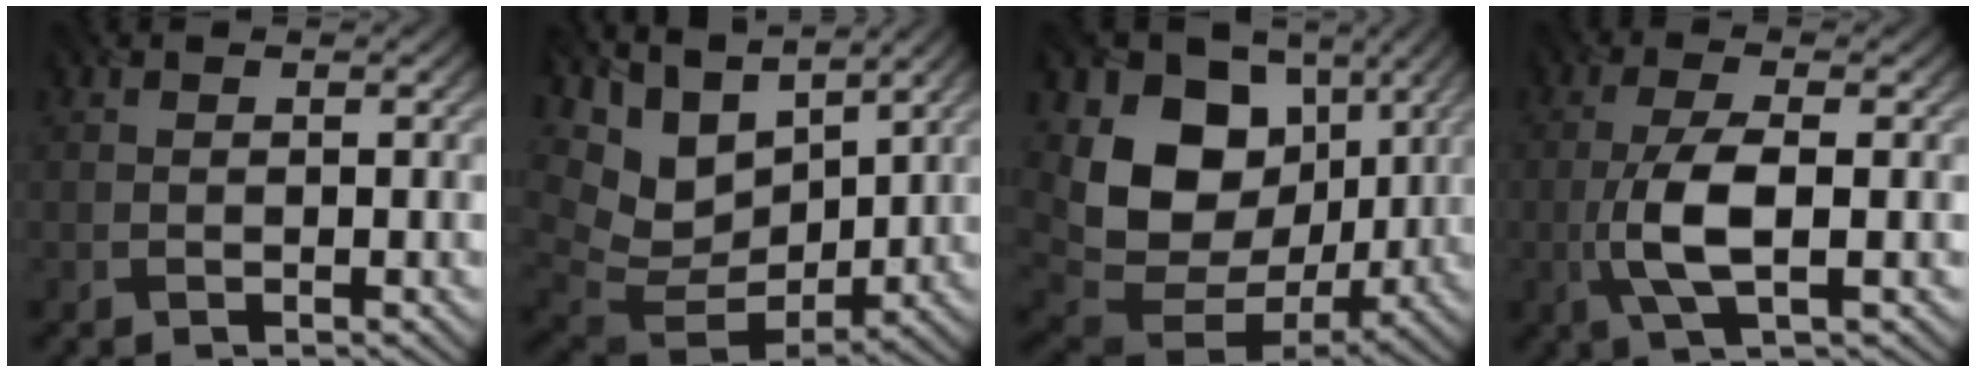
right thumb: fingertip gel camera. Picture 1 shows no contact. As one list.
[{"total": 11.1, "force": [5.4, 6.9, 6.9], "torque": [-0.176, 0.010, 0.114]}, {"total": 14.7, "force": [3.2, 11.3, 8.8], "torque": [-0.174, -0.013, 0.070]}, {"total": 6.0, "force": [-1.0, 1.8, 5.6], "torque": [-0.125, 0.004, -0.026]}]